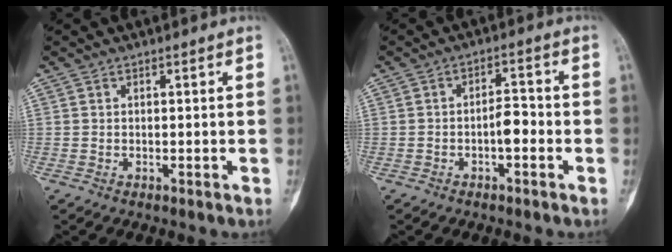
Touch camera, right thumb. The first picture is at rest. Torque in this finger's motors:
{"motor_torque": [0.92, 0.41, 0.21, -0.46, 0.09]}